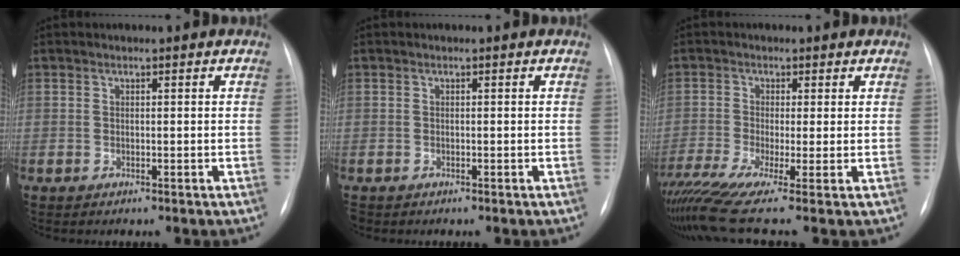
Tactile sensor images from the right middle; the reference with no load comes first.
{"total": 0.7, "force": [-0.6, 0.4, 0.2], "torque": [-0.003, 0.001, -0.008]}
{"total": 12.2, "force": [-7.9, 1.1, 9.3], "torque": [-0.201, -0.032, -0.137]}